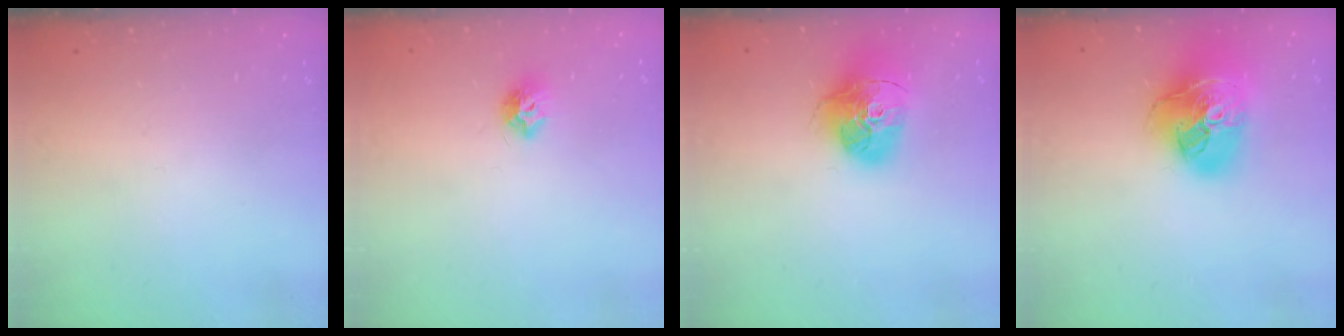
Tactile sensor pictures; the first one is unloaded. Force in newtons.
{"total": 7.1, "press": 7.1, "slide": 0.2}
{"total": 17.3, "press": 17.3, "slide": 1.6}
{"total": 23.6, "press": 23.5, "slide": 3.0}